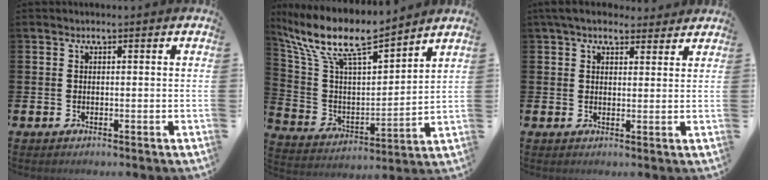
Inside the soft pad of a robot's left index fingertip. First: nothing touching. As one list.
[{"total": 11.1, "force": [9.6, 2.3, 4.9], "torque": [-0.141, -0.064, 0.165]}, {"total": 5.1, "force": [4.5, 2.1, 1.4], "torque": [-0.029, -0.015, 0.081]}]